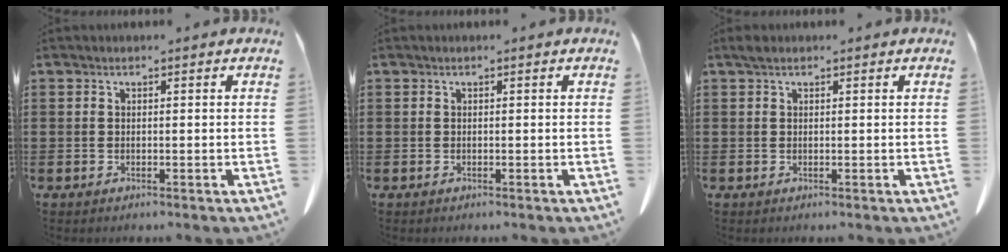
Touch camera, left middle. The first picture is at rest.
{"total": 0.0}
{"total": 0.8, "force": [0.6, 0.4, 0.5], "torque": [-0.013, 0.001, 0.012]}